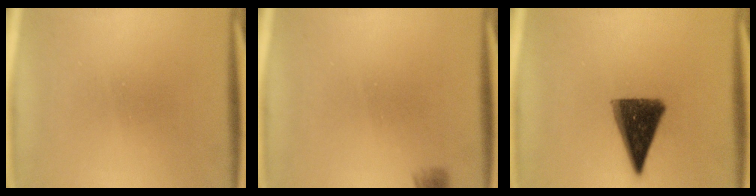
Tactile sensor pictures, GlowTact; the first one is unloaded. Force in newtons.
{"total": 2.9}
{"total": 11.5}